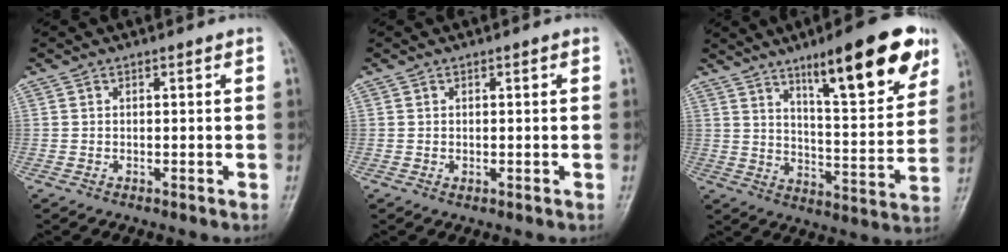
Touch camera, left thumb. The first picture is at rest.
{"total": 0.8, "force": [0.0, 0.5, 0.6], "torque": [-0.009, 0.005, 0.003]}
{"total": 19.6, "force": [11.5, 4.8, 15.1], "torque": [-0.181, -0.052, 0.175]}